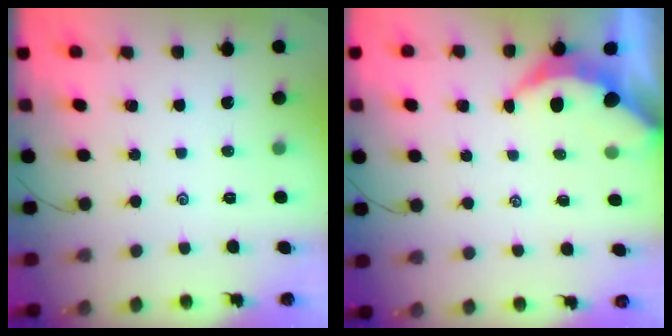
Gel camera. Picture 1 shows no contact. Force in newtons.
{"total": 3.6, "press": 3.6, "slide": 0.4}